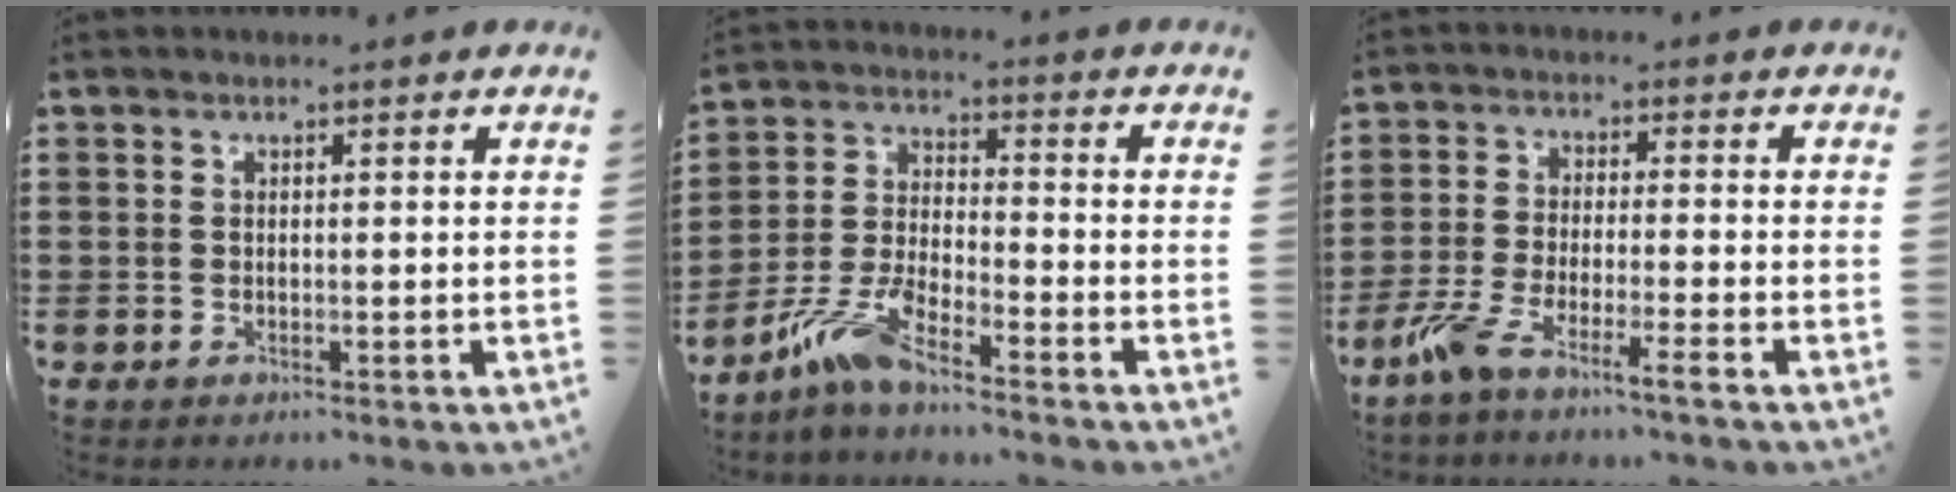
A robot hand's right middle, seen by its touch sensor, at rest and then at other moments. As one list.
[{"total": 7.6, "force": [-5.9, 1.0, 4.6], "torque": [-0.122, -0.014, -0.122]}, {"total": 5.7, "force": [-4.4, 0.0, 3.6], "torque": [-0.094, -0.020, -0.090]}]